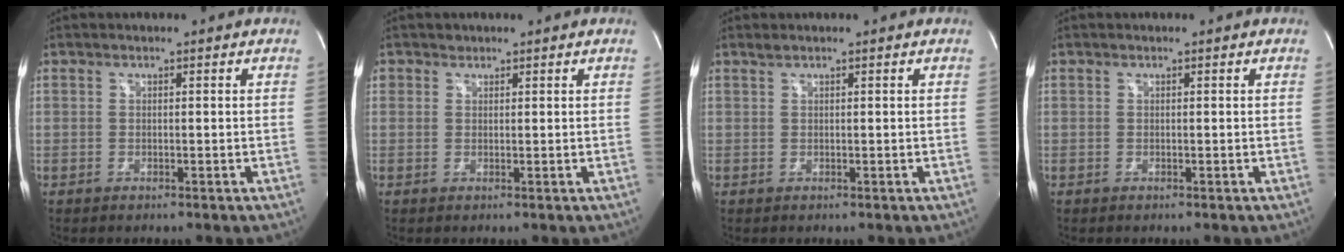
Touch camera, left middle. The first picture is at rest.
{"total": 1.0, "force": [0.7, 0.8, 0.0], "torque": [0.007, 0.002, 0.009]}
{"total": 0.6, "force": [0.5, -0.1, 0.3], "torque": [-0.013, 0.006, 0.015]}
{"total": 0.0}